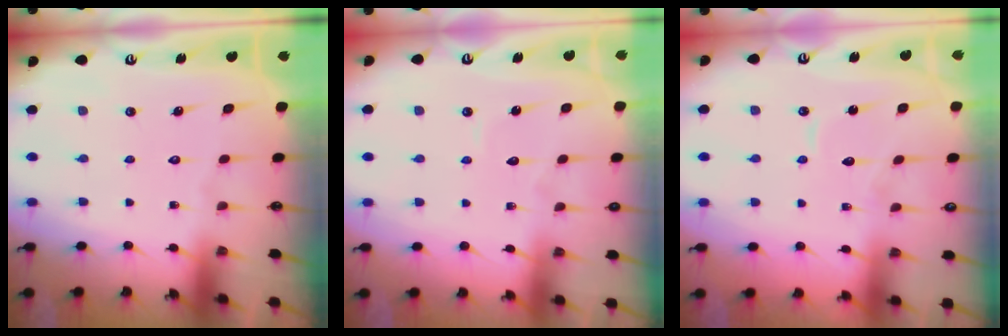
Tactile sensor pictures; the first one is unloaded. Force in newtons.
{"total": 3.5, "press": 3.5, "slide": 0.1}
{"total": 5.5, "press": 5.5, "slide": 0.6}